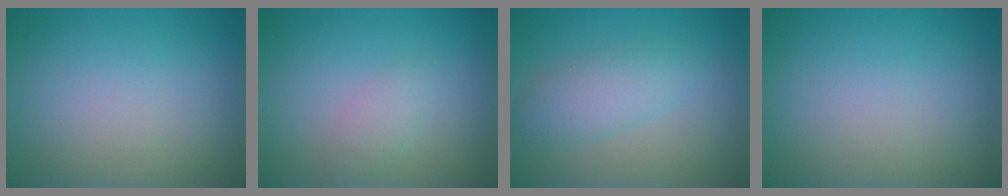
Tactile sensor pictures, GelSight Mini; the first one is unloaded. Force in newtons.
{"total": 1.5, "press": 1.5, "slide": 0.1}
{"total": 2.9, "press": 2.9, "slide": 0.1}
{"total": 0.0}